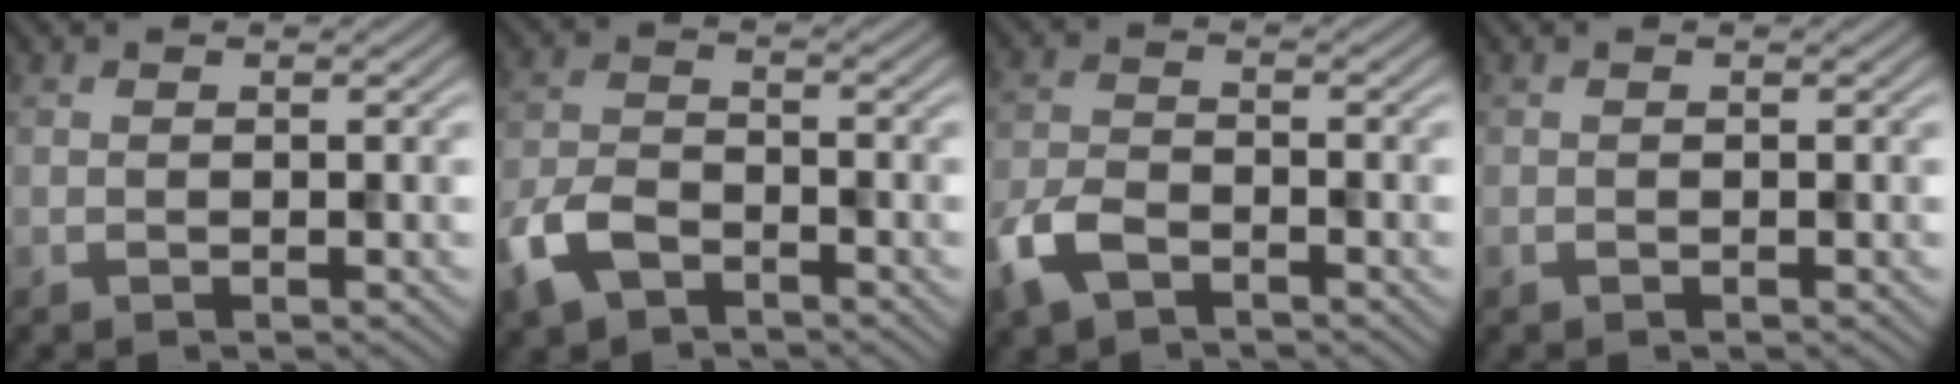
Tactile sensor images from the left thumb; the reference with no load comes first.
{"total": 5.8, "force": [-3.6, 3.1, 3.3], "torque": [-0.078, -0.006, -0.085]}
{"total": 5.2, "force": [-3.2, 2.7, 3.1], "torque": [-0.074, -0.007, -0.077]}
{"total": 0.0}